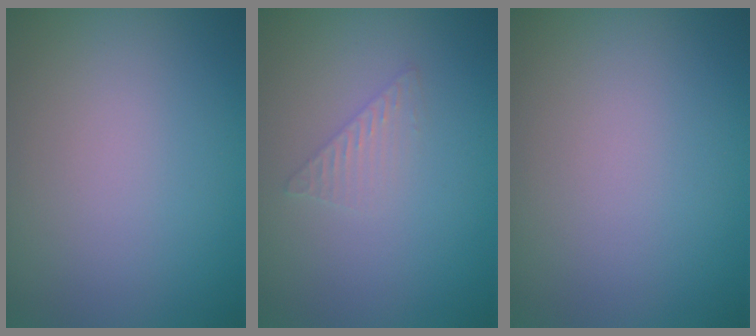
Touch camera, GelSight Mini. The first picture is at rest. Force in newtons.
{"total": 1.4, "press": 1.4, "slide": 0.1}
{"total": 0.0}